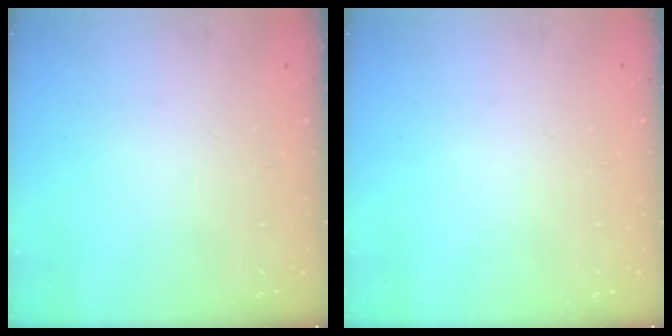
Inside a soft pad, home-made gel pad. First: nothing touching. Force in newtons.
{"total": 0.0}